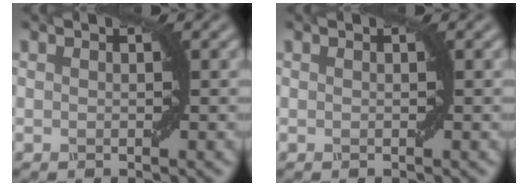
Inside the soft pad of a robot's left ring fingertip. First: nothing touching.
{"total": 0.0}